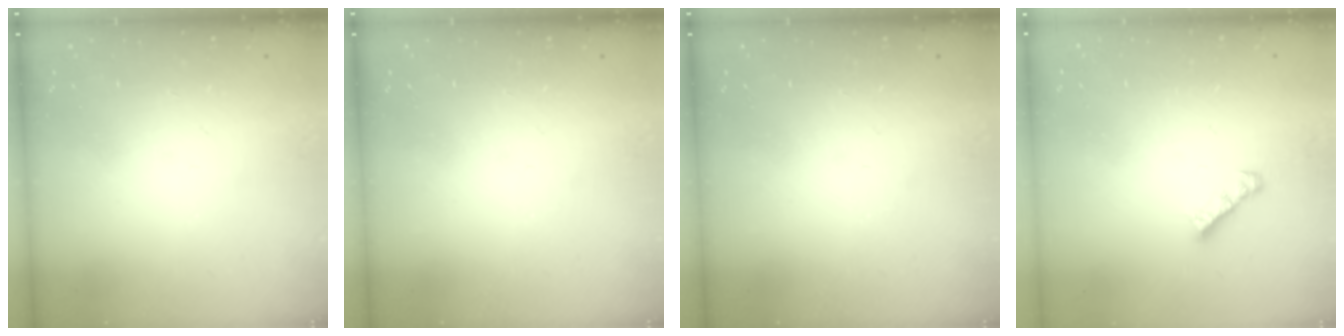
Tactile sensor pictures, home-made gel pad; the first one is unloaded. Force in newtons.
{"total": 0.0}
{"total": 0.0}
{"total": 3.0, "press": 3.0, "slide": 0.4}